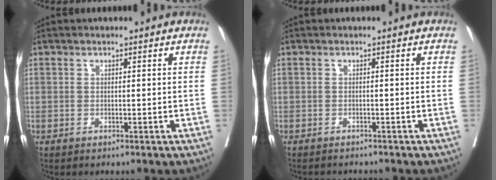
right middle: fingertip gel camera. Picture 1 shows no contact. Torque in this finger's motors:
{"motor_torque": [-0.13, 0.09, -0.04, -0.01]}